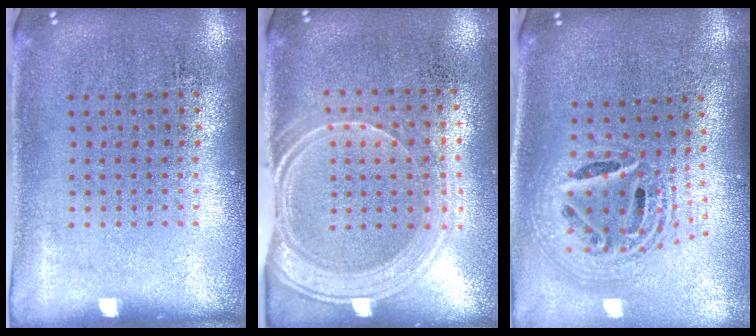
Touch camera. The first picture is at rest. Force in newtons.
{"total": 1.8, "press": 1.5, "slide": 0.9}
{"total": 2.3, "press": 1.8, "slide": 1.5}